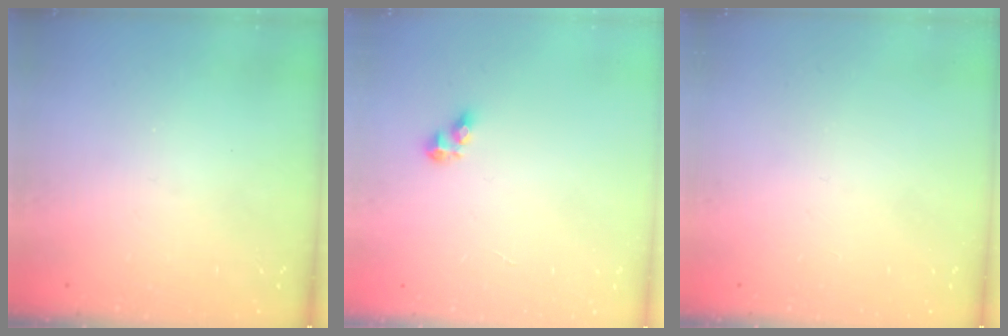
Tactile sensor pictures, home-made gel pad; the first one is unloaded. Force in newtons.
{"total": 4.8, "press": 4.7, "slide": 0.4}
{"total": 0.0}